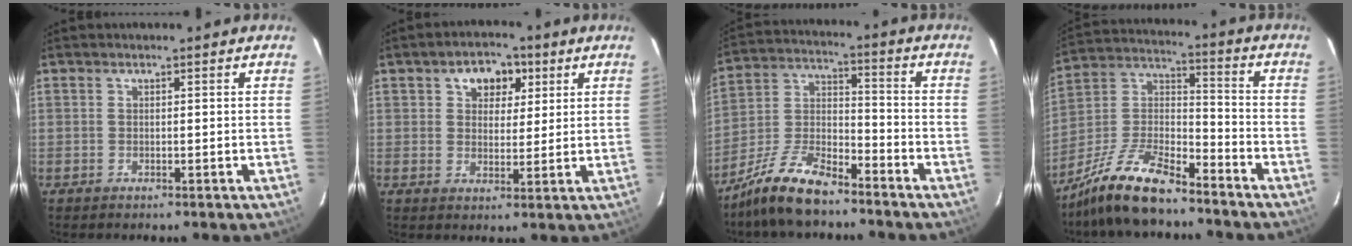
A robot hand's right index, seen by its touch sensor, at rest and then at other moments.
{"total": 6.9, "force": [3.1, 4.9, 3.7], "torque": [-0.056, 0.019, 0.049]}
{"total": 13.3, "force": [-10.1, 4.4, 7.4], "torque": [-0.166, 0.008, -0.193]}
{"total": 15.3, "force": [-11.7, 4.4, 8.9], "torque": [-0.193, 0.008, -0.221]}